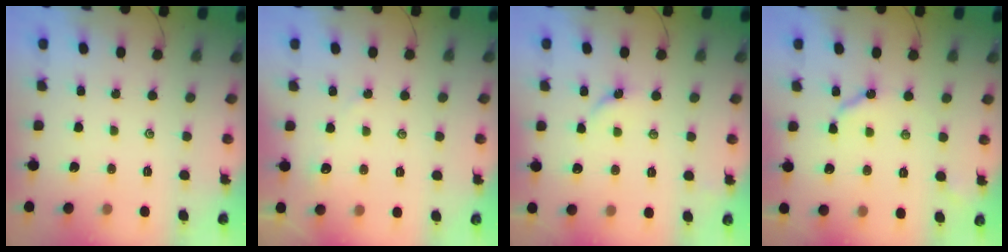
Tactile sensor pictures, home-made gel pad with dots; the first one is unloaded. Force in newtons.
{"total": 1.8, "press": 1.8, "slide": 0.4}
{"total": 2.7, "press": 2.6, "slide": 0.6}
{"total": 5.3, "press": 5.2, "slide": 0.6}